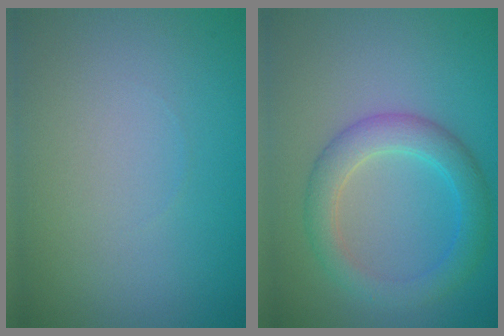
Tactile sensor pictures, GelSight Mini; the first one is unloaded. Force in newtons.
{"total": 3.9, "press": 3.9, "slide": 0.1}